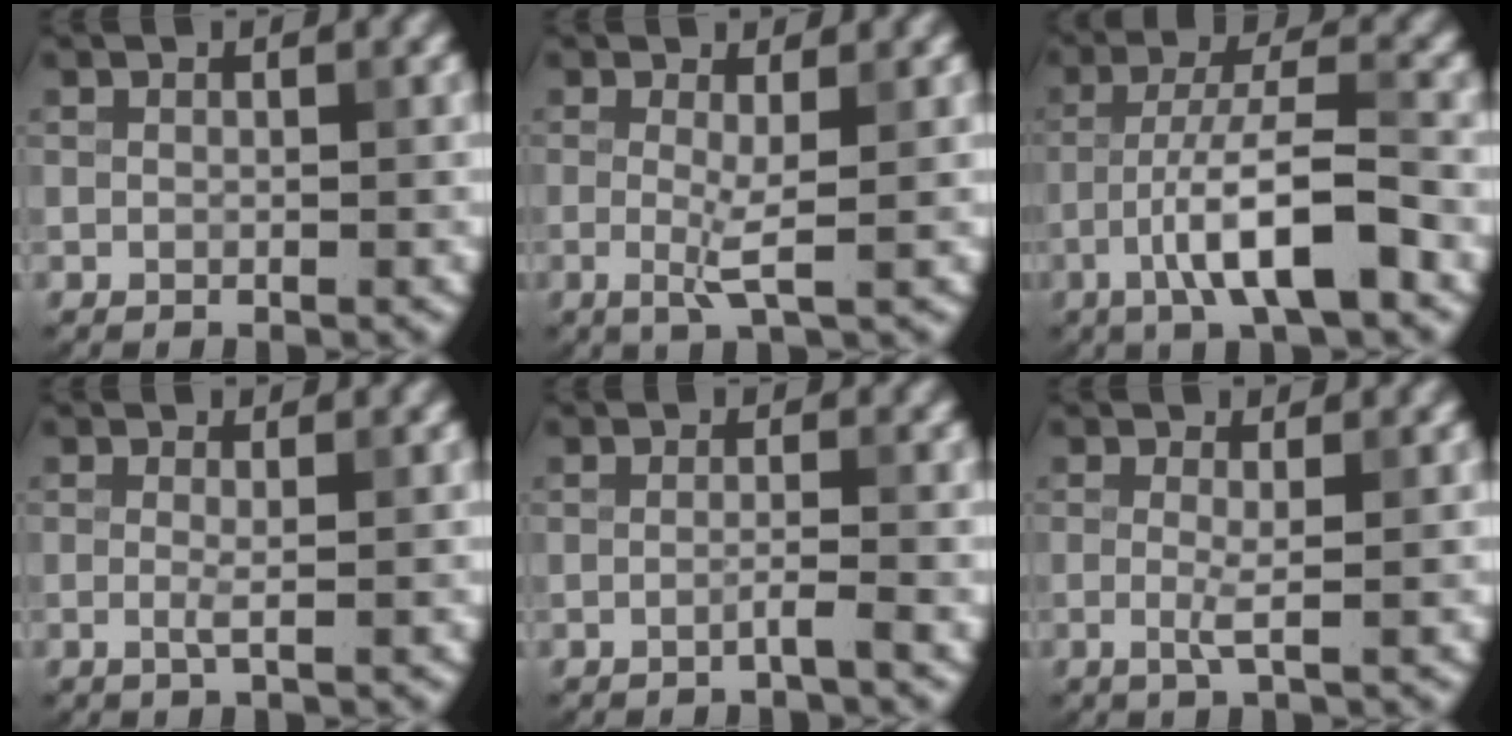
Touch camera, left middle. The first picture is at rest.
{"total": 2.4, "force": [-0.1, 0.2, 2.4], "torque": [-0.052, -0.010, -0.005]}
{"total": 7.7, "force": [-3.4, 1.5, 6.7], "torque": [-0.115, 0.013, -0.065]}
{"total": 1.2, "force": [-0.1, 0.1, 1.1], "torque": [-0.024, -0.006, -0.005]}
{"total": 1.4, "force": [-0.6, 0.2, 1.2], "torque": [-0.016, 0.003, -0.020]}
{"total": 1.6, "force": [-0.1, 0.1, 1.6], "torque": [-0.037, -0.007, -0.004]}